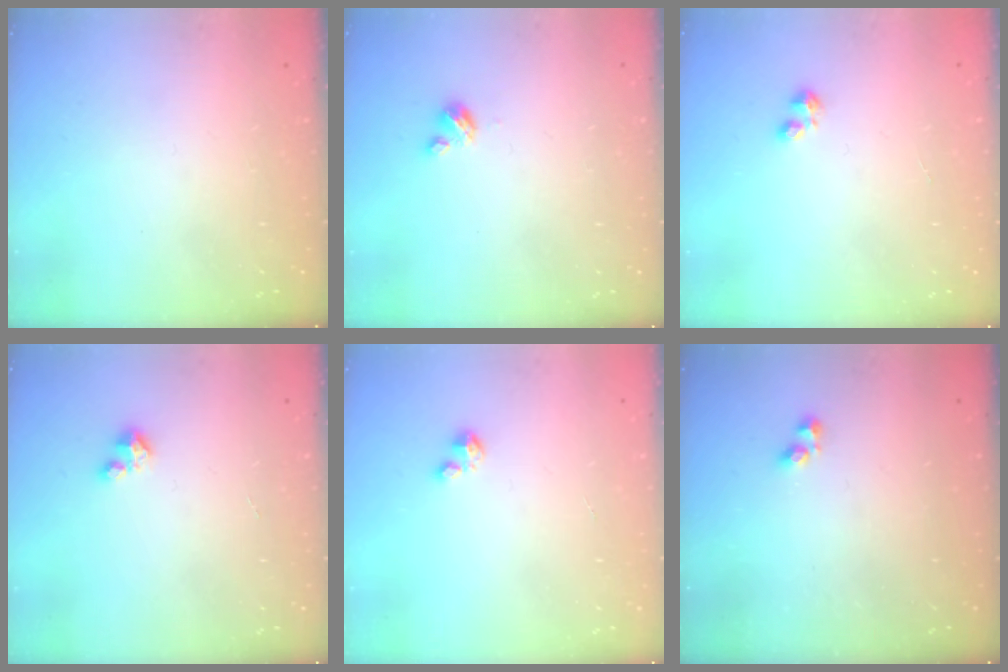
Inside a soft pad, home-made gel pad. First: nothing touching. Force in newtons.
{"total": 2.7, "press": 2.7, "slide": 0.3}
{"total": 2.2, "press": 2.2, "slide": 0.4}
{"total": 1.5, "press": 1.5, "slide": 0.2}
{"total": 1.2, "press": 1.2, "slide": 0.2}
{"total": 1.6, "press": 1.5, "slide": 0.3}